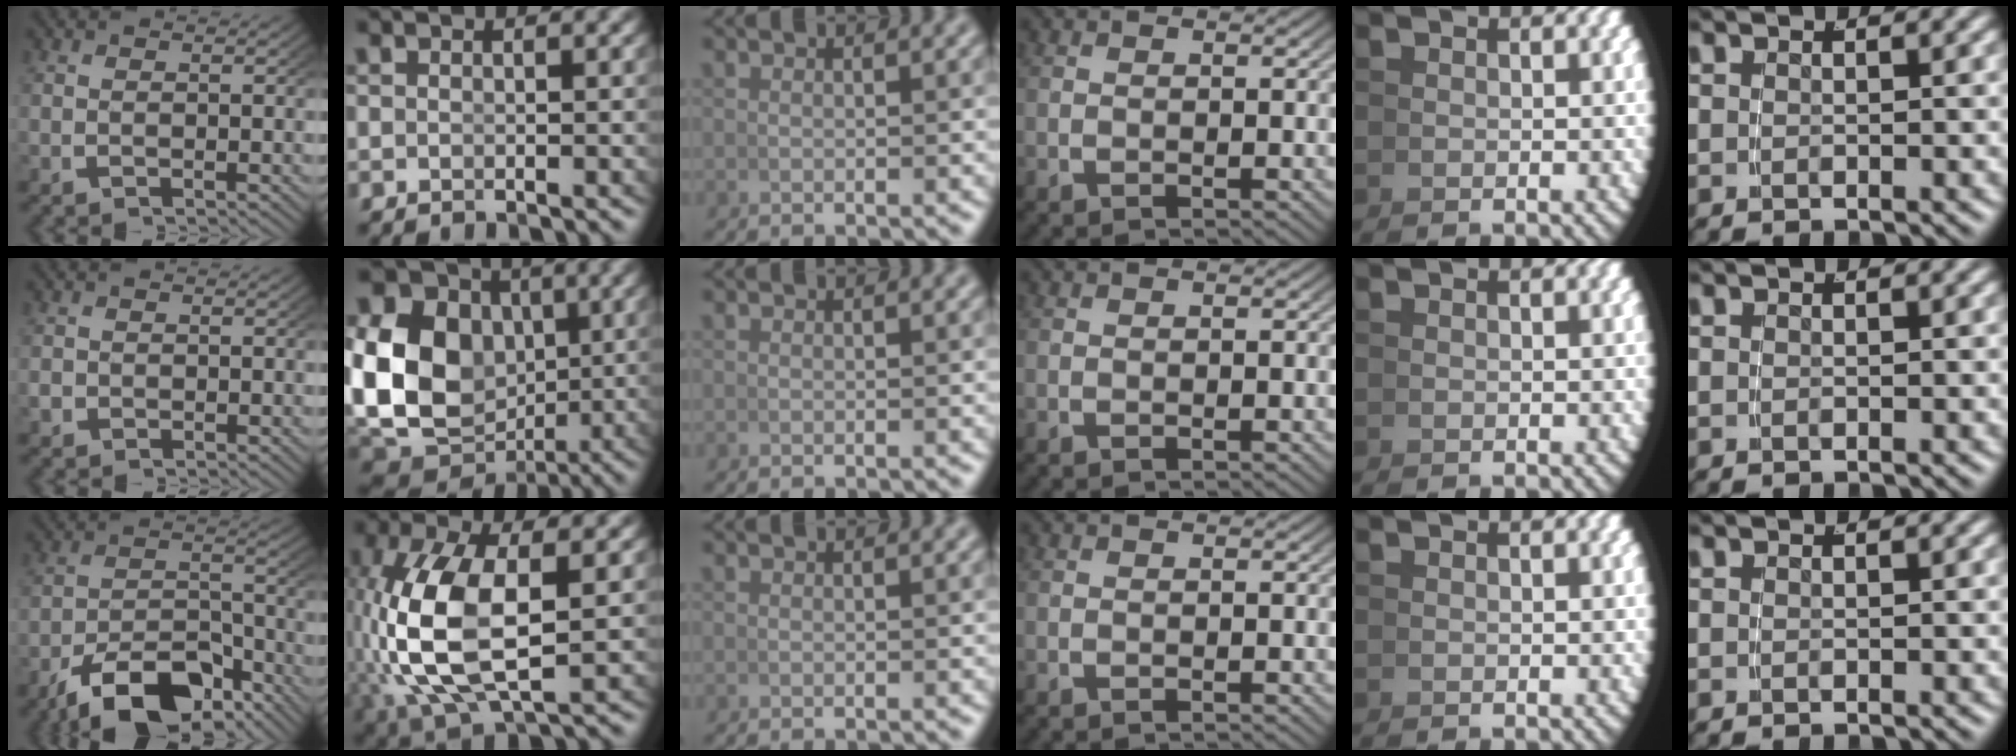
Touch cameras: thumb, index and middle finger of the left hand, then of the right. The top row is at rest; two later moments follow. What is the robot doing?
{"motion": "grasp_and_lifting", "object": "coin"}